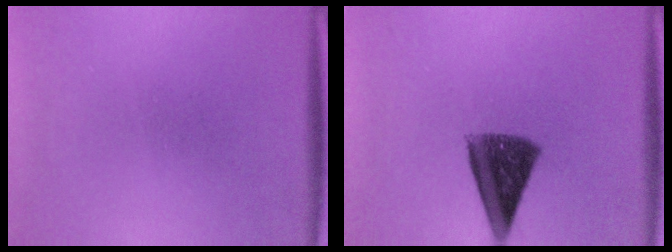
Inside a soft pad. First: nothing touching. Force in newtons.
{"total": 9.2}